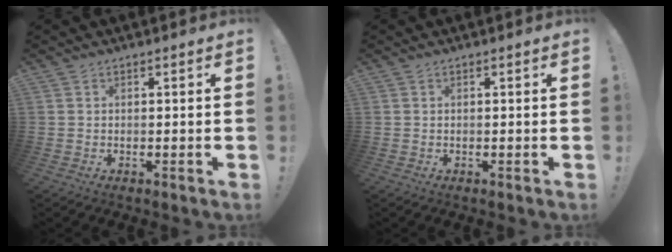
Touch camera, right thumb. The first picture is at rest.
{"total": 0.0}